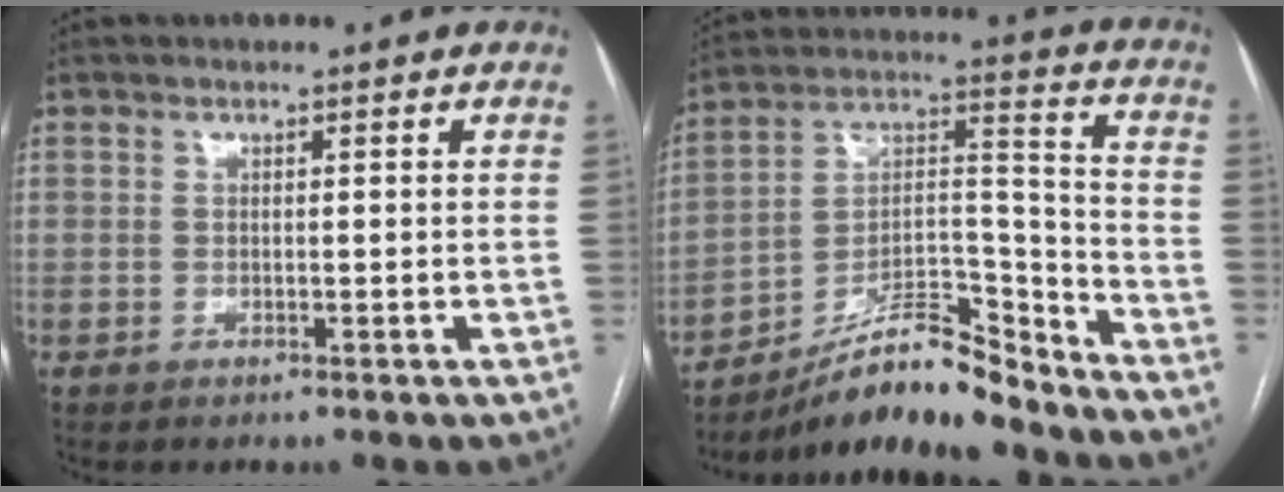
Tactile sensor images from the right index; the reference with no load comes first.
{"total": 14.4, "force": [-12.9, 2.0, 6.0], "torque": [-0.097, 0.037, -0.225]}